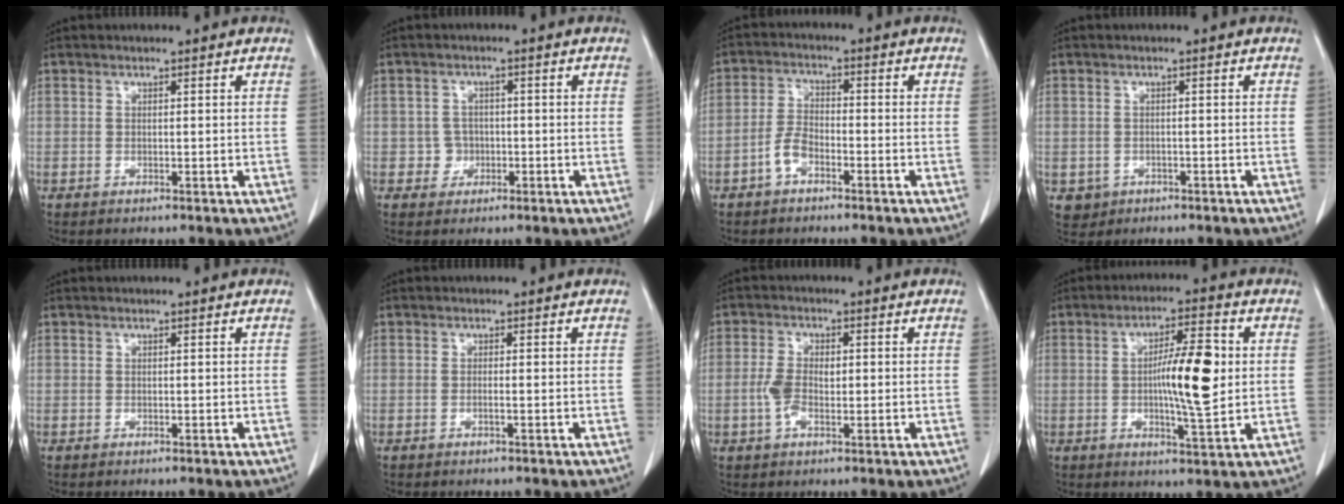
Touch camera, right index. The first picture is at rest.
{"total": 2.5, "force": [-0.7, 2.4, 0.1], "torque": [0.008, 0.010, -0.011]}
{"total": 4.0, "force": [-2.3, 2.0, 2.6], "torque": [-0.057, 0.010, -0.045]}
{"total": 2.6, "force": [-1.1, 2.4, 0.4], "torque": [-0.005, 0.006, -0.010]}
{"total": 0.0}
{"total": 0.6, "force": [-0.2, 0.0, 0.5], "torque": [-0.010, 0.002, -0.004]}
{"total": 4.6, "force": [-0.5, 2.2, 4.0], "torque": [-0.089, 0.012, -0.009]}
{"total": 10.3, "force": [0.5, 1.7, 10.1], "torque": [-0.165, 0.005, 0.007]}